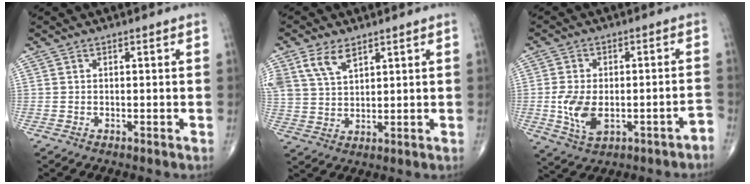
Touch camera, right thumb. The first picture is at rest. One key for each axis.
{"total": 6.9, "fx": 4.1, "fy": 3.6, "fz": 4.3, "tx": -0.081, "ty": -0.009, "tz": 0.088}
{"total": 9.9, "fx": -3.2, "fy": 5.4, "fz": 7.6, "tx": -0.121, "ty": 0.031, "tz": -0.038}